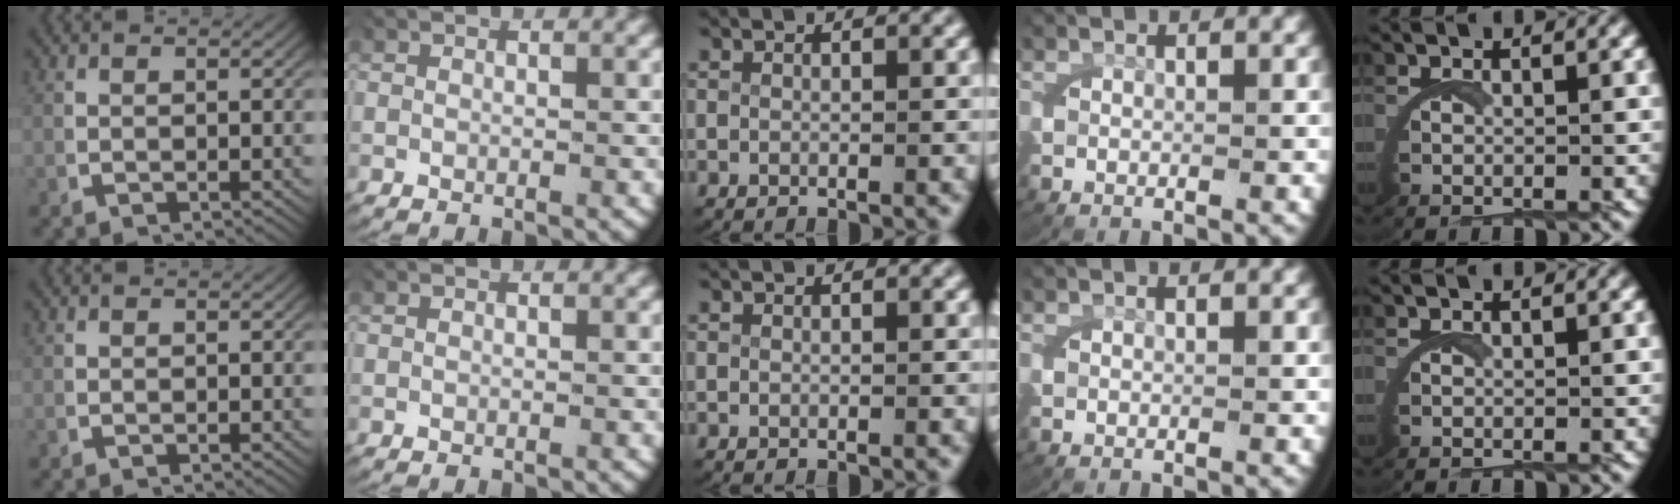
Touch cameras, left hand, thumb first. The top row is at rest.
{}